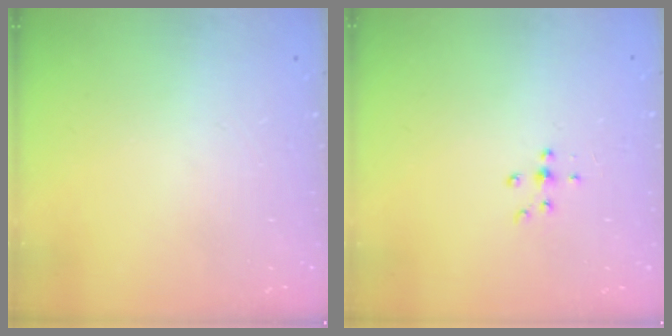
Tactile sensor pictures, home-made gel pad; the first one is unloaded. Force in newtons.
{"total": 4.4, "press": 4.3, "slide": 1.0}